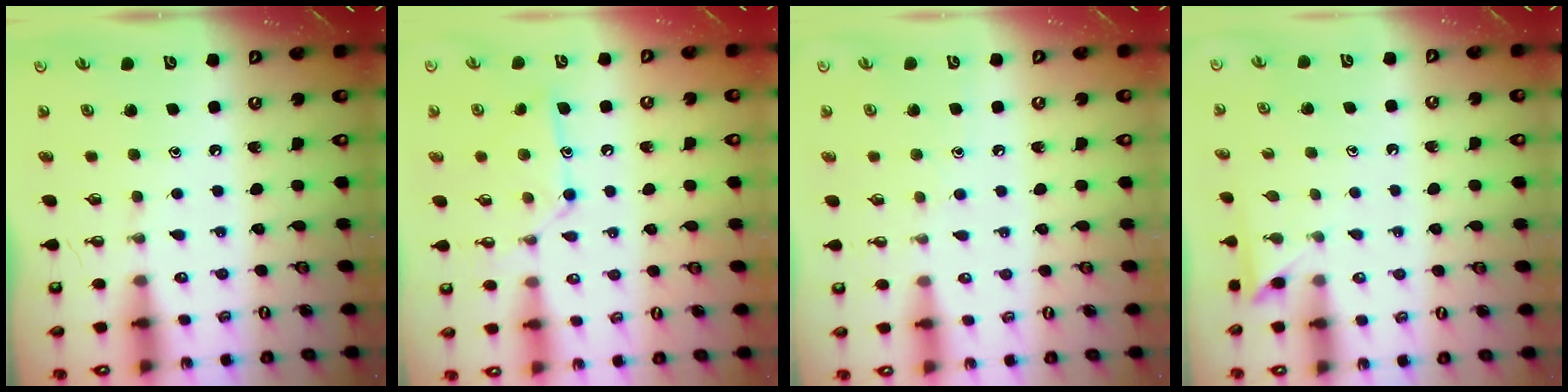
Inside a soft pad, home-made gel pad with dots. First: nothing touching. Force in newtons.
{"total": 12.4, "press": 12.4, "slide": 0.9}
{"total": 5.0, "press": 4.9, "slide": 0.6}
{"total": 2.3, "press": 2.3, "slide": 0.2}